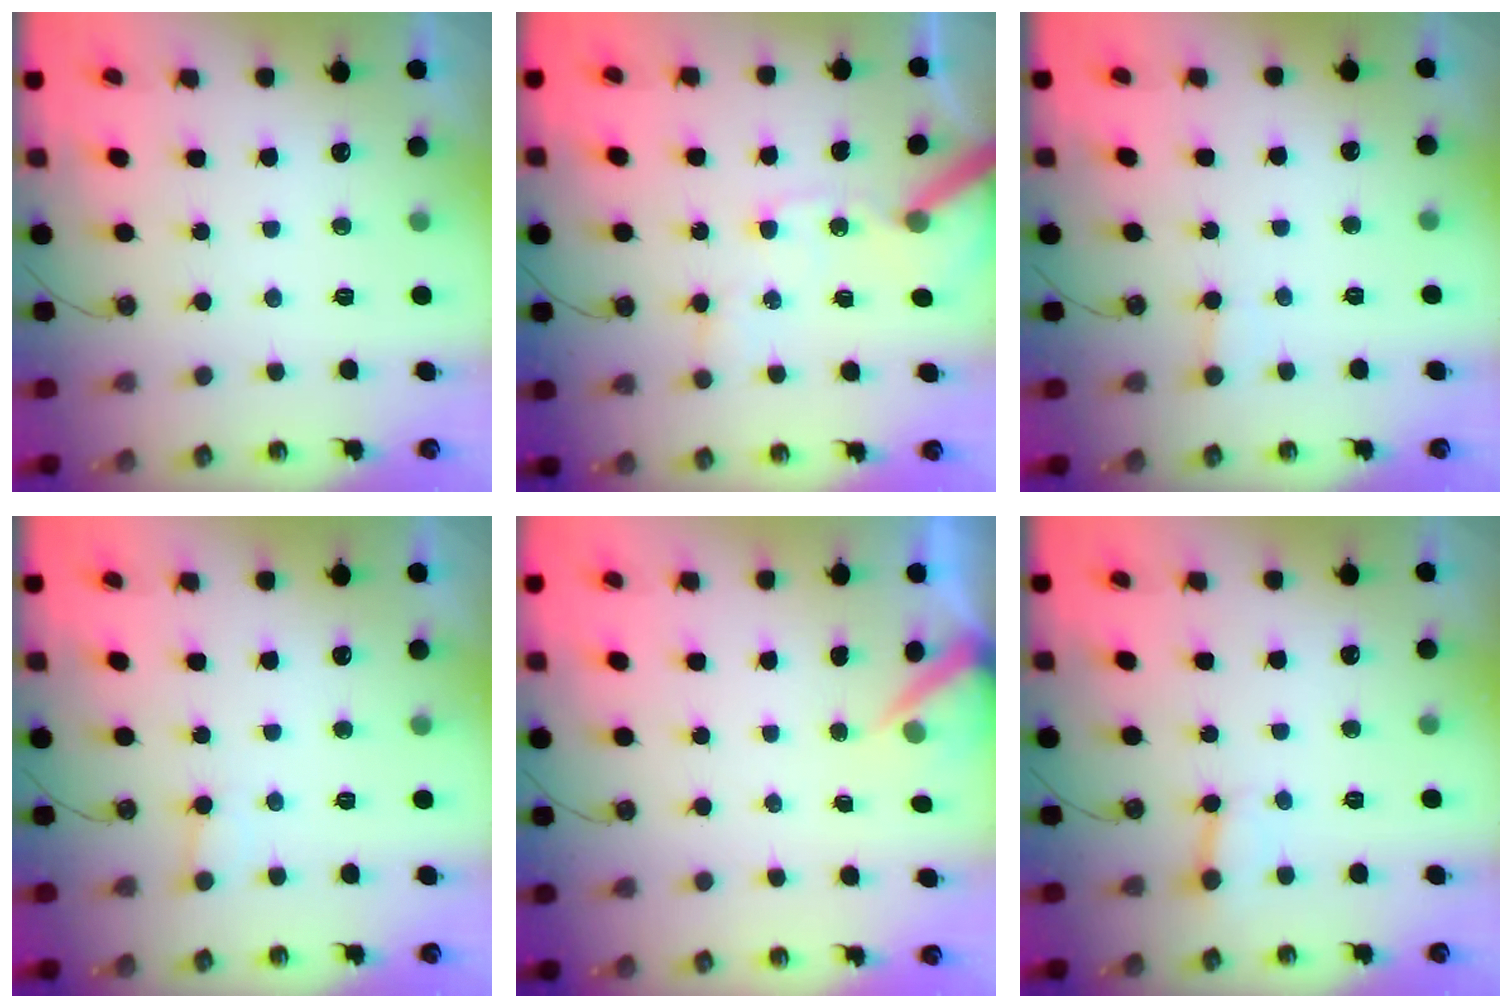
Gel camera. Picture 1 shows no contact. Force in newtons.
{"total": 10.5, "press": 10.3, "slide": 1.5}
{"total": 1.9, "press": 1.9, "slide": 0.3}
{"total": 5.1, "press": 5.0, "slide": 0.5}
{"total": 3.7, "press": 3.7, "slide": 0.3}
{"total": 2.6, "press": 2.6, "slide": 0.1}